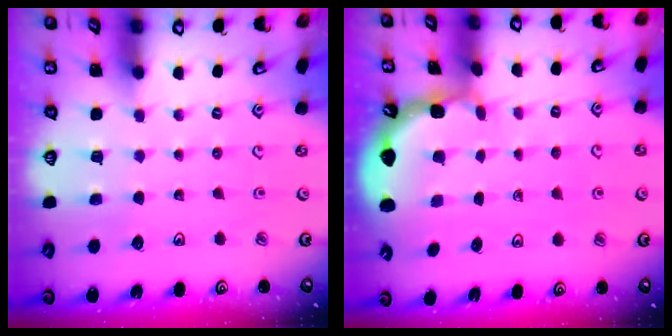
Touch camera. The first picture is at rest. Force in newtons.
{"total": 2.1, "press": 2.1, "slide": 0.2}